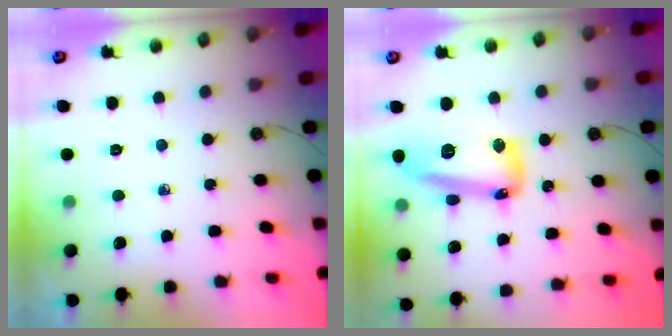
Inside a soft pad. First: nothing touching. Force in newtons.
{"total": 23.5, "press": 20.6, "slide": 11.3}